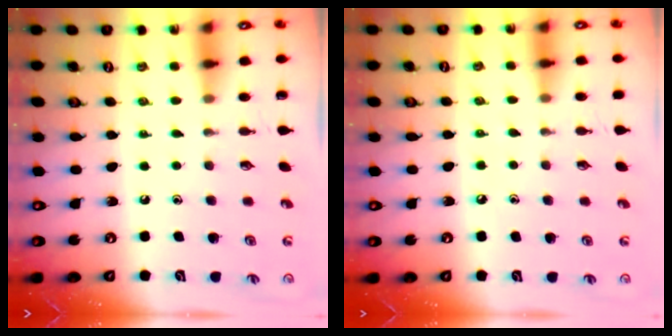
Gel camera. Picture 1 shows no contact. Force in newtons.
{"total": 2.9, "press": 2.8, "slide": 0.4}